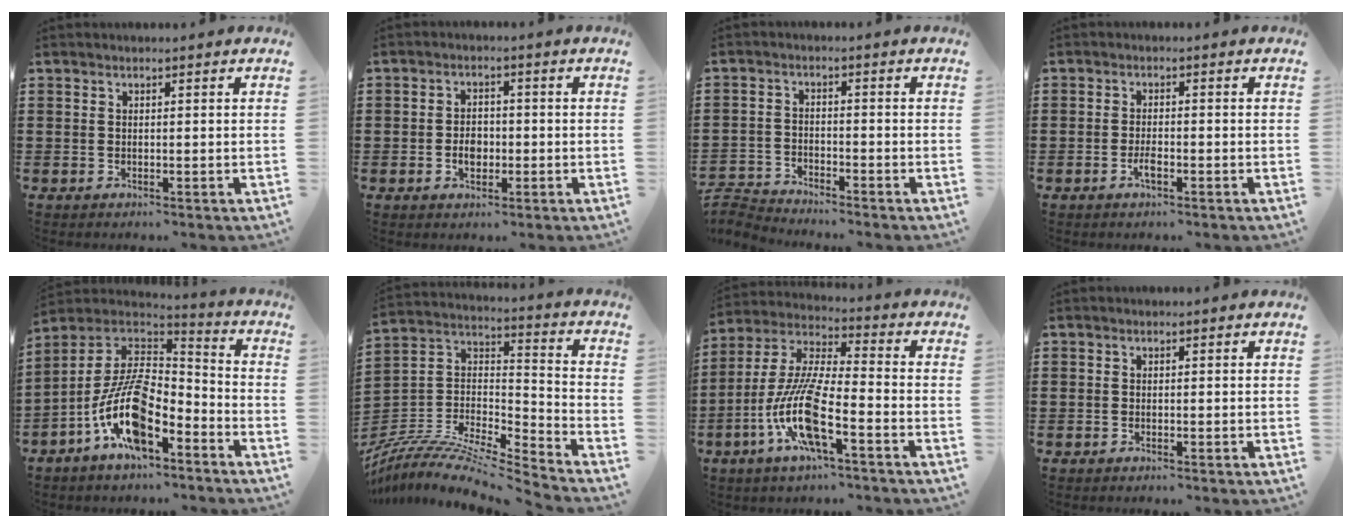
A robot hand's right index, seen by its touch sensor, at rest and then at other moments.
{"total": 3.2, "force": [-0.8, 2.3, 2.2], "torque": [-0.036, 0.001, -0.018]}
{"total": 2.8, "force": [-2.8, 0.2, -0.3], "torque": [-0.010, -0.002, -0.064]}
{"total": 2.3, "force": [-1.1, 0.7, 1.8], "torque": [-0.041, -0.002, -0.023]}
{"total": 14.3, "force": [-6.8, 5.8, 11.2], "torque": [-0.254, 0.005, -0.138]}
{"total": 7.0, "force": [-6.2, 1.2, 2.9], "torque": [-0.071, -0.007, -0.132]}
{"total": 12.0, "force": [-5.6, 2.1, 10.4], "torque": [-0.241, -0.016, -0.116]}
{"total": 0.0}